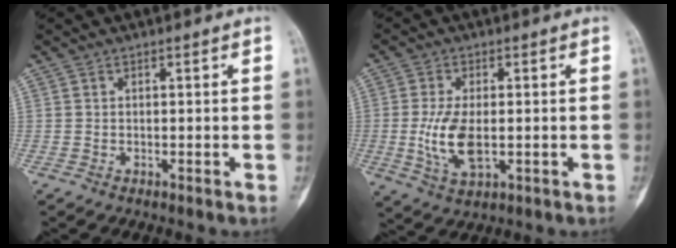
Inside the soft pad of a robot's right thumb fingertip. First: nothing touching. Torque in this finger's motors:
{"motor_torque": [1.38, 0.80, 0.87, -0.67, 0.23]}